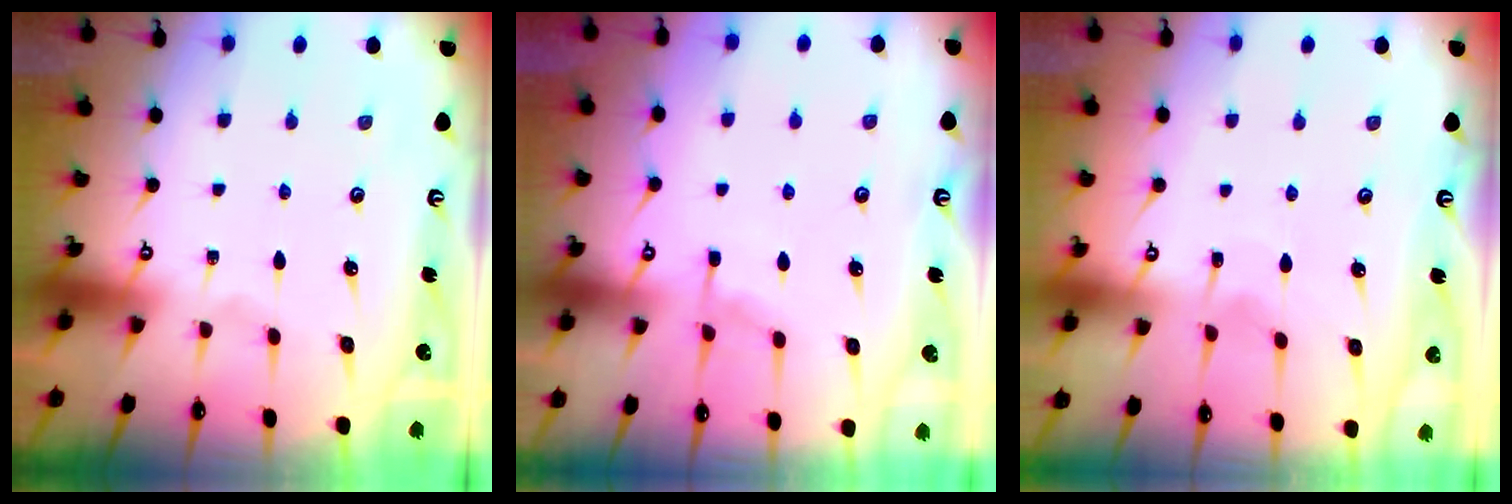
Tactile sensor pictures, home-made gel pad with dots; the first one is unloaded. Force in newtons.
{"total": 3.5, "press": 3.5, "slide": 0.6}
{"total": 3.9, "press": 3.9, "slide": 0.4}